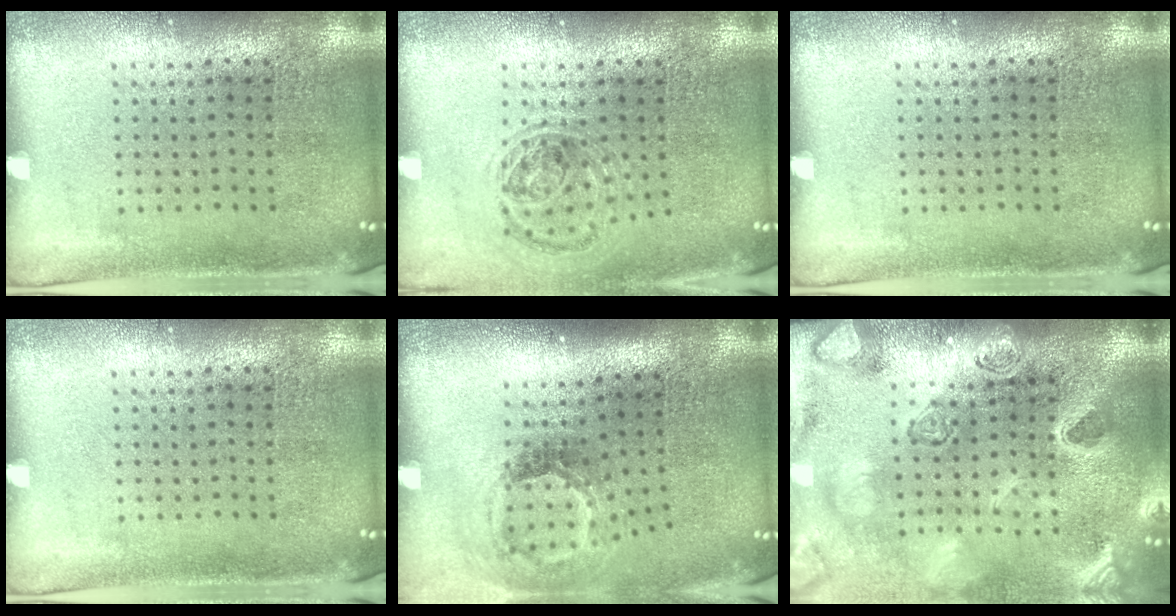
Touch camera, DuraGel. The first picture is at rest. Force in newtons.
{"total": 1.0, "press": 0.9, "slide": 0.2}
{"total": 0.0}
{"total": 0.0}
{"total": 1.9, "press": 1.2, "slide": 1.5}
{"total": 4.2, "press": 3.3, "slide": 2.6}